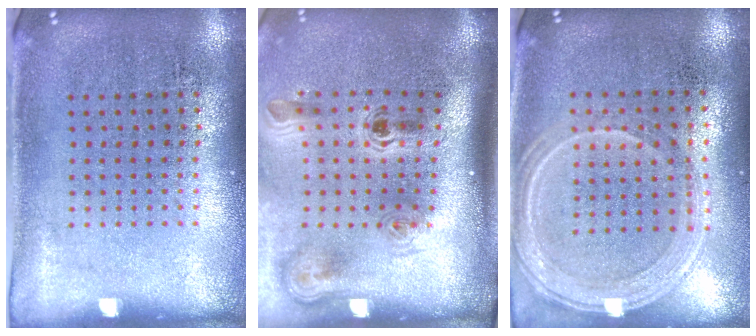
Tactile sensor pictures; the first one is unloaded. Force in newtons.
{"total": 2.3, "press": 1.4, "slide": 1.8}
{"total": 1.2, "press": 1.1, "slide": 0.3}